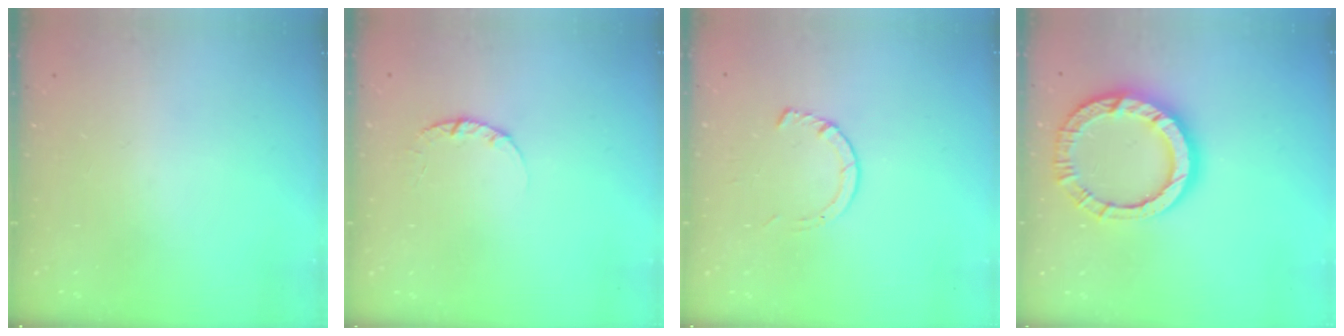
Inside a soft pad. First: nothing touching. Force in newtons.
{"total": 2.4, "press": 2.3, "slide": 0.3}
{"total": 3.6, "press": 3.6, "slide": 0.5}
{"total": 15.0, "press": 14.9, "slide": 1.9}